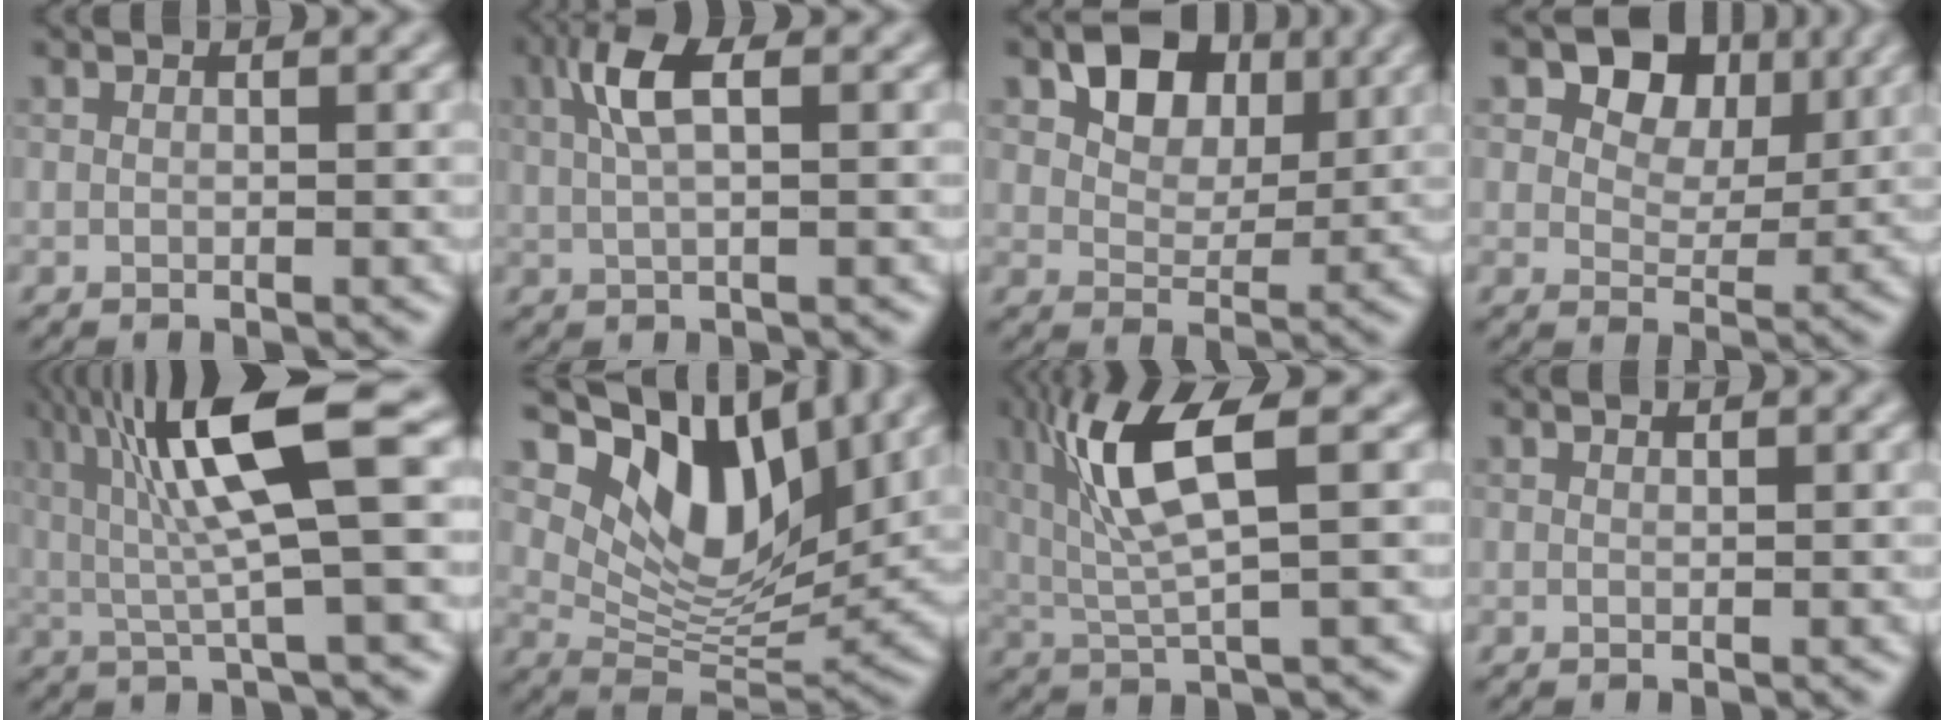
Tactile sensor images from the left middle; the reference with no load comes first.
{"total": 3.6, "force": [0.7, 1.1, 3.4], "torque": [-0.079, 0.011, 0.021]}
{"total": 5.3, "force": [2.2, 3.8, 3.1], "torque": [-0.055, 0.000, 0.032]}
{"total": 6.1, "force": [3.0, 4.3, 3.2], "torque": [-0.061, 0.000, 0.055]}
{"total": 9.5, "force": [2.0, 1.5, 9.2], "torque": [-0.152, 0.012, 0.041]}
{"total": 9.7, "force": [5.2, 5.2, 6.3], "torque": [-0.111, 0.001, 0.103]}
{"total": 7.0, "force": [2.0, 1.5, 6.5], "torque": [-0.143, 0.008, 0.047]}
{"total": 0.0}